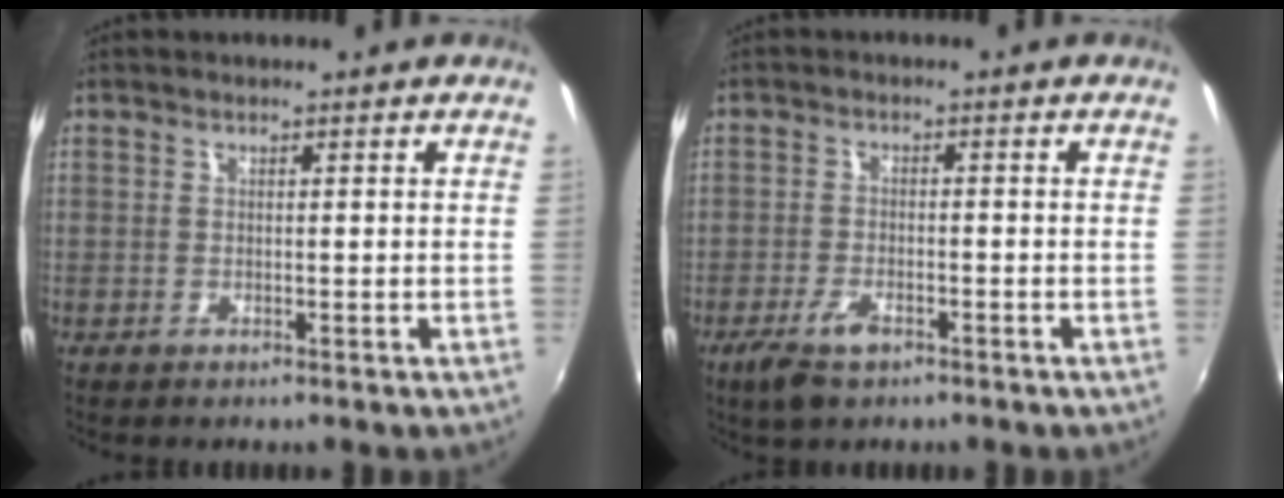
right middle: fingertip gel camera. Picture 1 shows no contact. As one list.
[{"total": 5.4, "force": [-3.6, 2.2, 3.4], "torque": [-0.089, -0.009, -0.065]}]